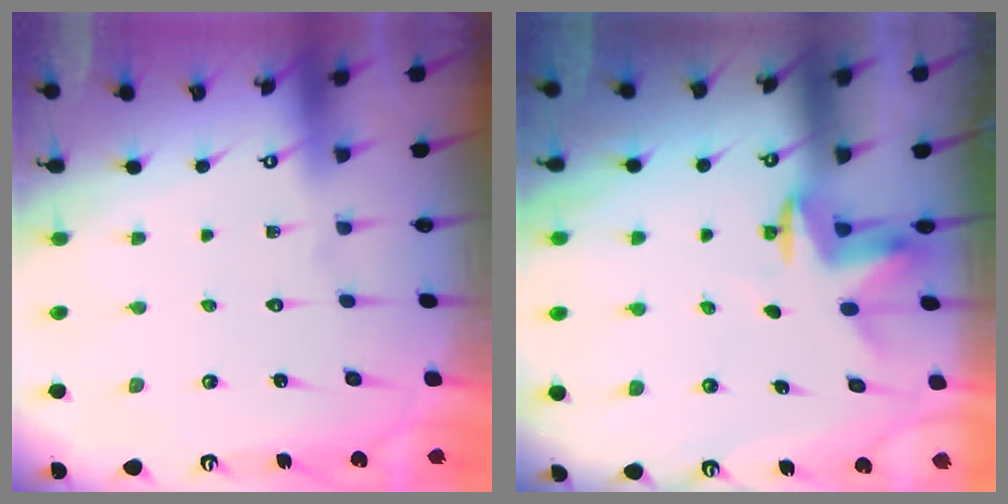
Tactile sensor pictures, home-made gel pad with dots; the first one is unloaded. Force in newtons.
{"total": 3.2, "press": 3.2, "slide": 0.2}